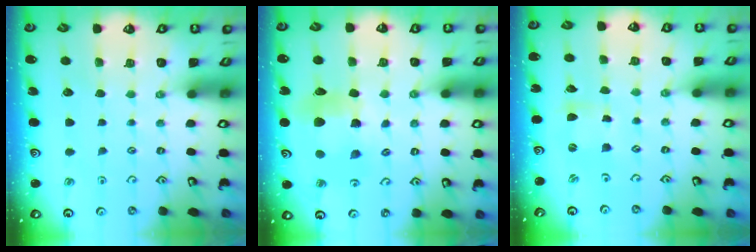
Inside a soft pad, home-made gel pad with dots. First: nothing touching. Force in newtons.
{"total": 10.5, "press": 10.5, "slide": 0.9}
{"total": 1.0, "press": 1.0, "slide": 0.2}